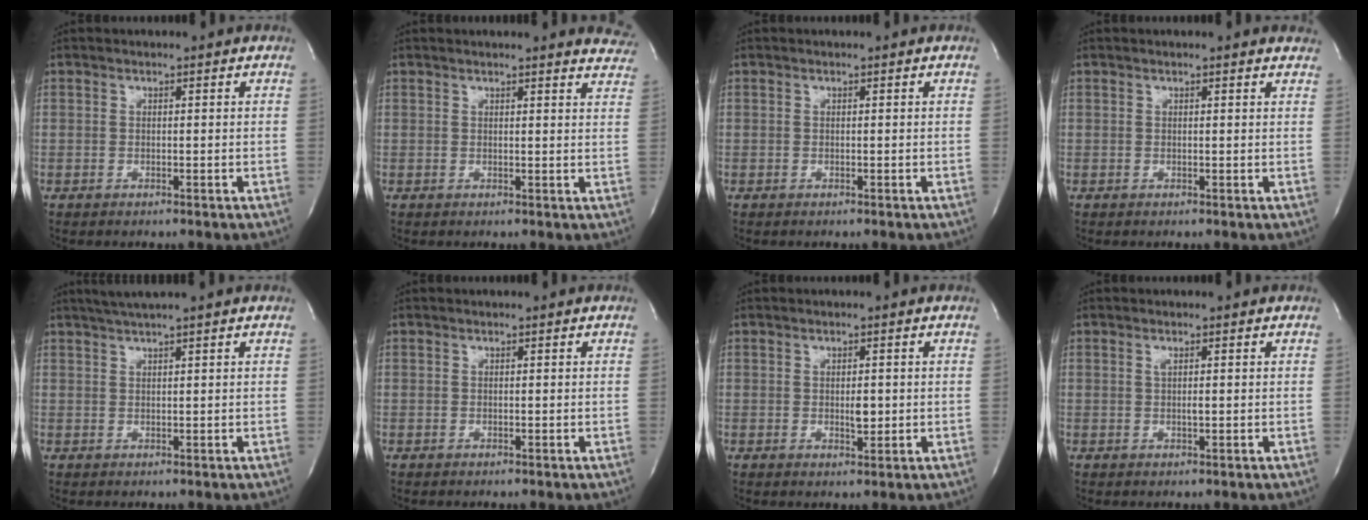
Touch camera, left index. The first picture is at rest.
{"total": 10.6, "force": [10.3, 1.5, 2.1], "torque": [0.000, -0.037, 0.082]}
{"total": 0.0}
{"total": 3.0, "force": [2.9, 0.3, 0.7], "torque": [-0.013, -0.002, 0.016]}
{"total": 3.6, "force": [2.8, -0.9, 1.9], "torque": [-0.032, 0.013, 0.054]}
{"total": 0.0}
{"total": 2.0, "force": [0.0, 0.8, 1.8], "torque": [-0.030, -0.003, 0.003]}
{"total": 1.2, "force": [0.2, 0.2, 1.1], "torque": [-0.027, -0.001, 0.004]}